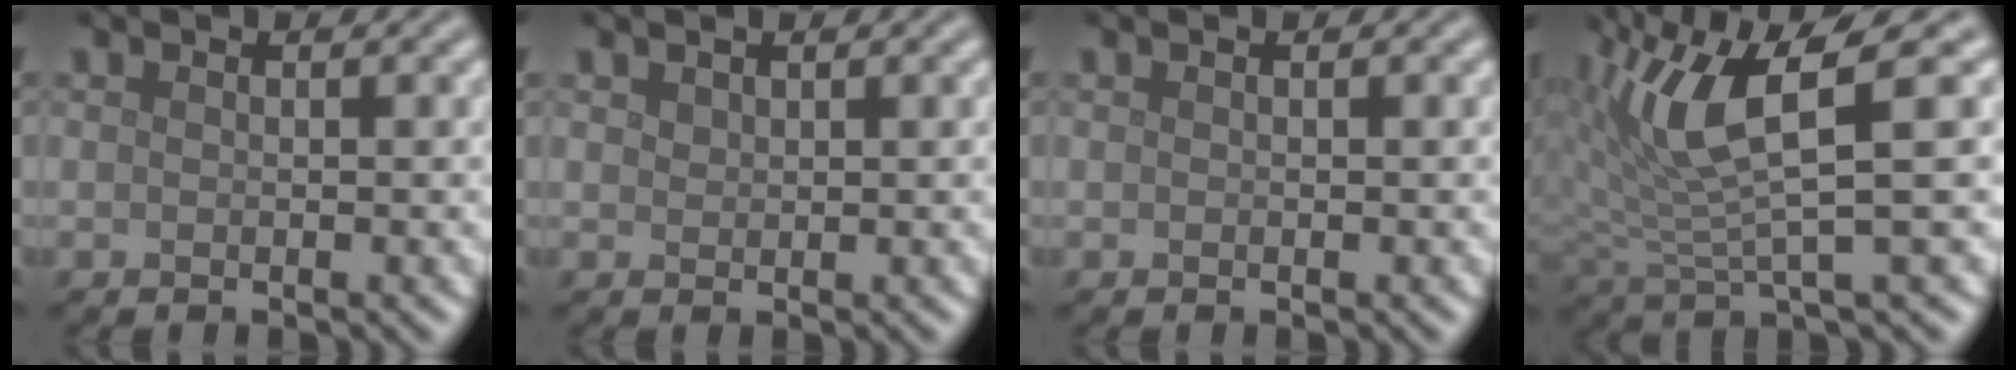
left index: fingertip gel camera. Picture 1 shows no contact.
{"total": 0.7, "force": [0.6, 0.4, 0.1], "torque": [-0.004, 0.000, 0.014]}
{"total": 0.0}
{"total": 6.9, "force": [2.4, 1.7, 6.3], "torque": [-0.140, -0.001, 0.047]}